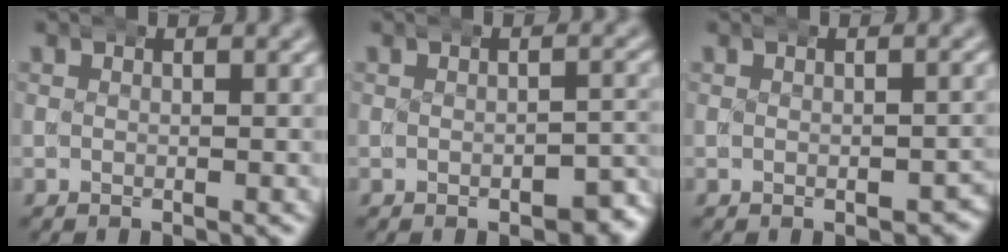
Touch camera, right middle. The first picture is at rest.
{"total": 2.7, "force": [-1.9, 1.2, 1.6], "torque": [-0.019, -0.003, -0.029]}
{"total": 1.3, "force": [-0.8, 0.8, 0.7], "torque": [-0.005, -0.002, -0.012]}